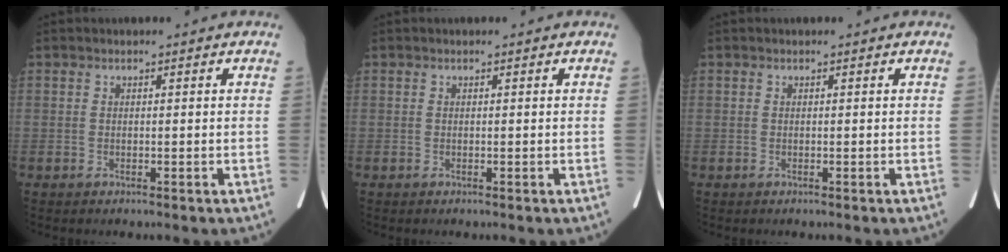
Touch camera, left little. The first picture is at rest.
{"total": 0.0}
{"total": 0.0}